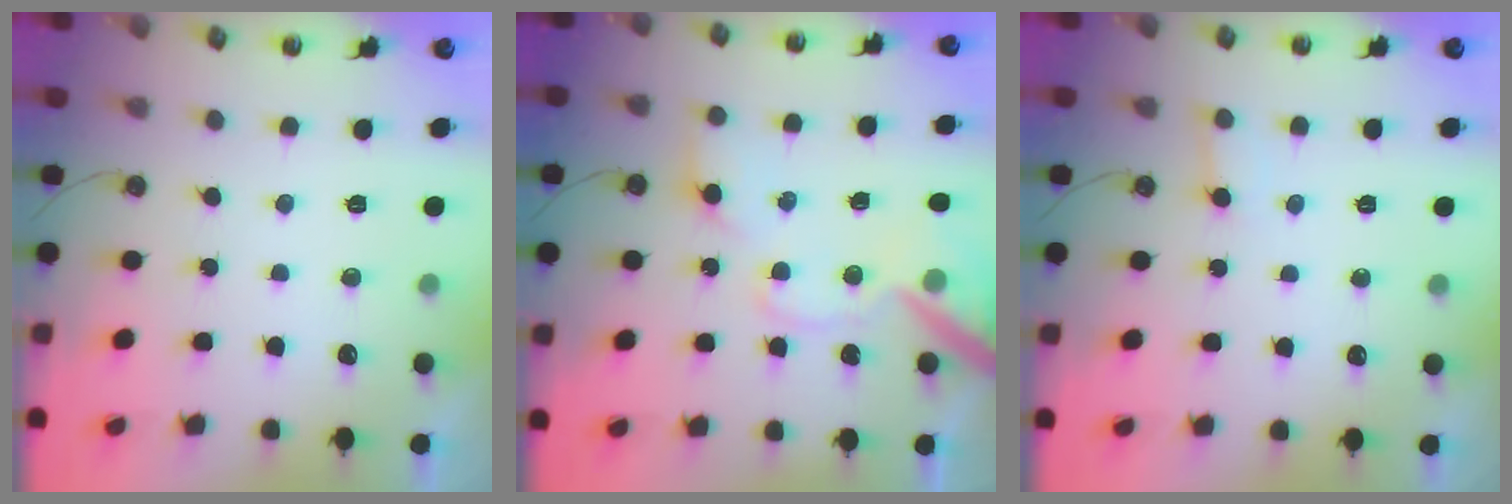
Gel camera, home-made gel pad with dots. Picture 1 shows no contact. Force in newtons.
{"total": 14.8, "press": 14.6, "slide": 2.3}
{"total": 4.5, "press": 4.4, "slide": 0.5}